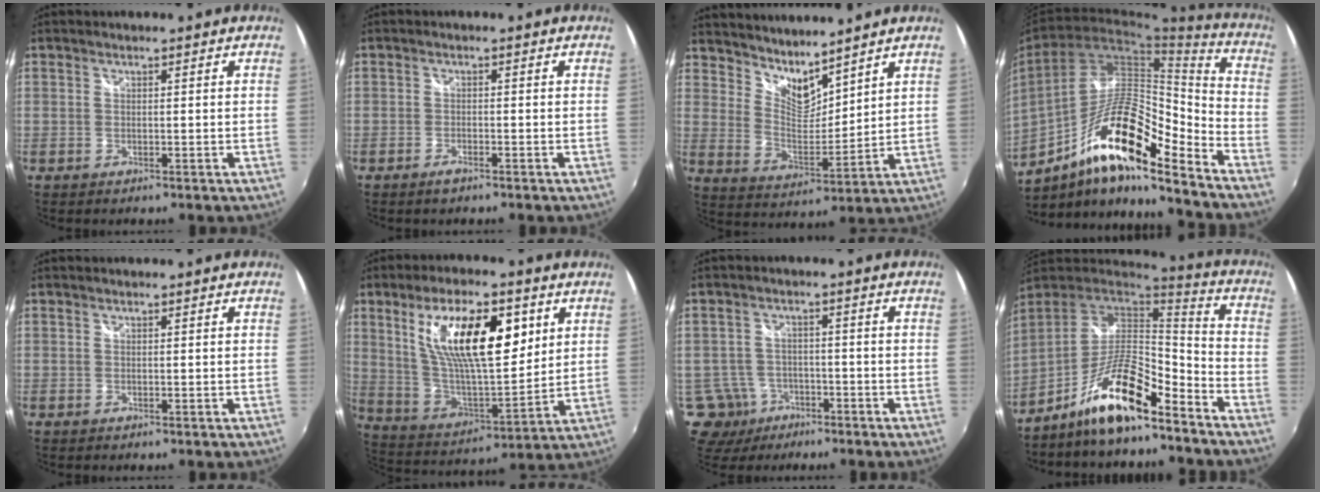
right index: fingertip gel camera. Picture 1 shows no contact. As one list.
[{"total": 1.5, "force": [-1.3, 0.4, 0.7], "torque": [-0.020, -0.003, -0.027]}, {"total": 8.7, "force": [7.7, 2.2, 3.3], "torque": [-0.053, -0.009, 0.145]}, {"total": 18.8, "force": [-11.0, 4.4, 14.6], "torque": [-0.256, 0.003, -0.207]}, {"total": 0.0}, {"total": 20.3, "force": [7.7, 7.6, 17.2], "torque": [-0.302, 0.004, 0.144]}, {"total": 8.1, "force": [-4.4, 6.5, 1.9], "torque": [-0.062, 0.011, -0.067]}, {"total": 14.6, "force": [-9.9, 3.1, 10.3], "torque": [-0.205, -0.006, -0.183]}]